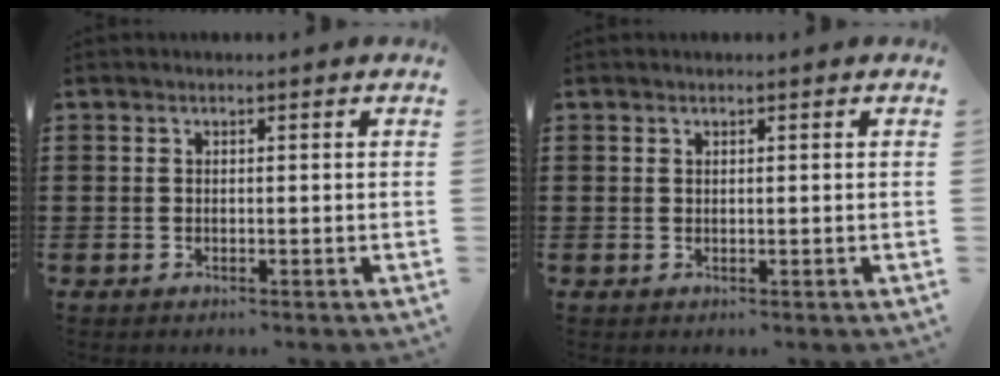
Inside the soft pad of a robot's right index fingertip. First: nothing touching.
{"total": 0.0}